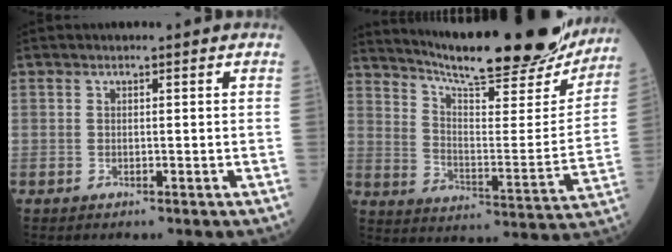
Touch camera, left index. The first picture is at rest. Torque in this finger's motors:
{"motor_torque": [0.29, -0.83, 0.59, 0.14]}